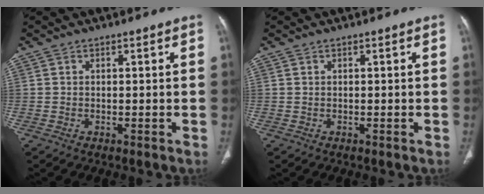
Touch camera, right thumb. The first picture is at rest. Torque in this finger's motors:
{"motor_torque": [0.19, 0.02, 0.12, -0.11, -0.03]}